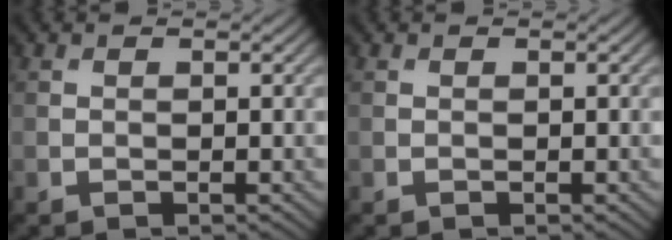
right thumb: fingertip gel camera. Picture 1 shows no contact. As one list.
[{"total": 0.0}]